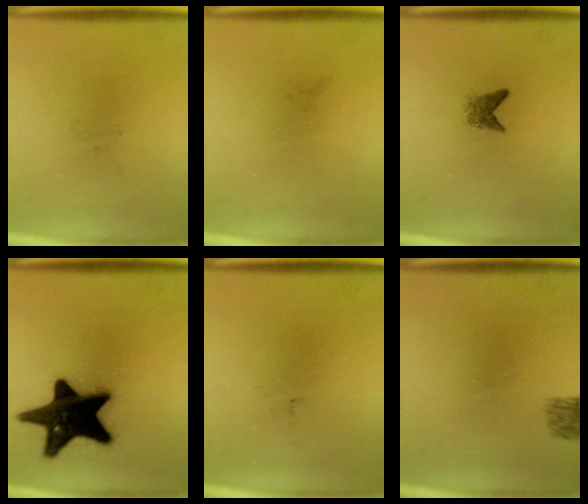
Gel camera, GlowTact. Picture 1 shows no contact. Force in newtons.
{"total": 0.0}
{"total": 1.6}
{"total": 19.0}
{"total": 0.0}
{"total": 1.9}